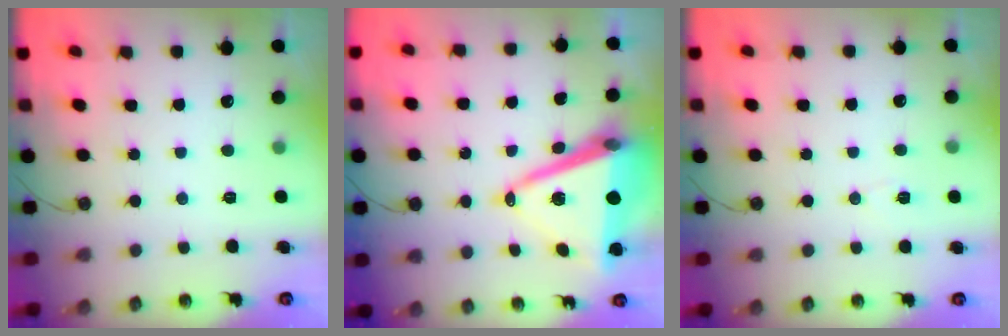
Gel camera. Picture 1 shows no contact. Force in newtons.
{"total": 16.1, "press": 15.7, "slide": 3.9}
{"total": 5.3, "press": 5.0, "slide": 1.7}